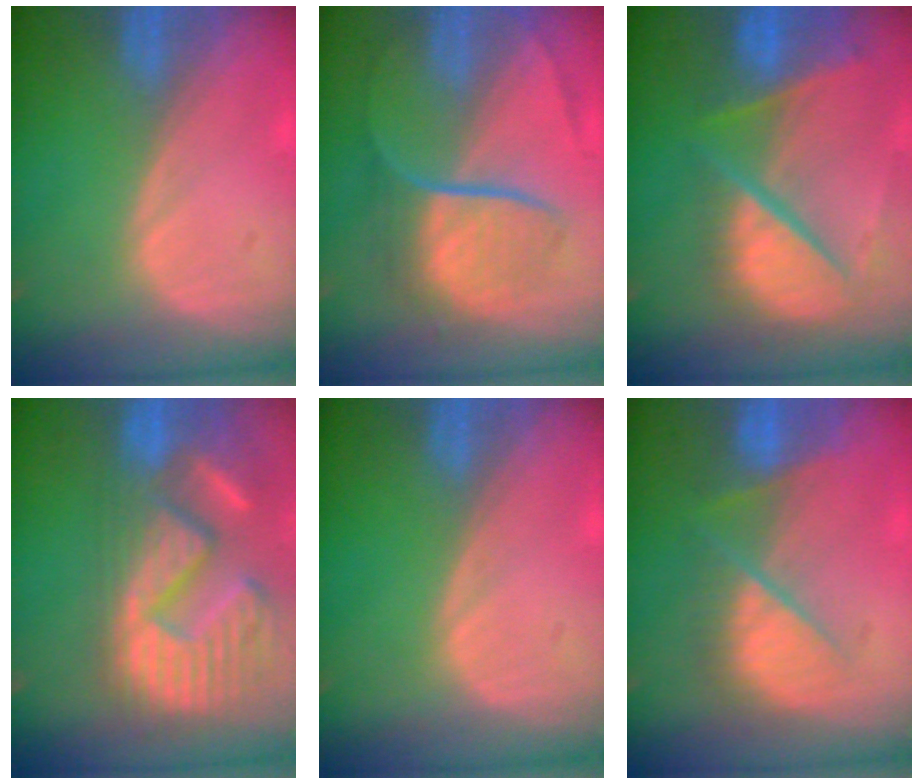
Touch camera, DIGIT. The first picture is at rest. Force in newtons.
{"total": 9.1, "press": 7.6, "slide": 4.9}
{"total": 11.0, "press": 9.1, "slide": 6.2}
{"total": 15.4, "press": 12.6, "slide": 8.8}
{"total": 0.0}
{"total": 7.4, "press": 7.3, "slide": 1.3}